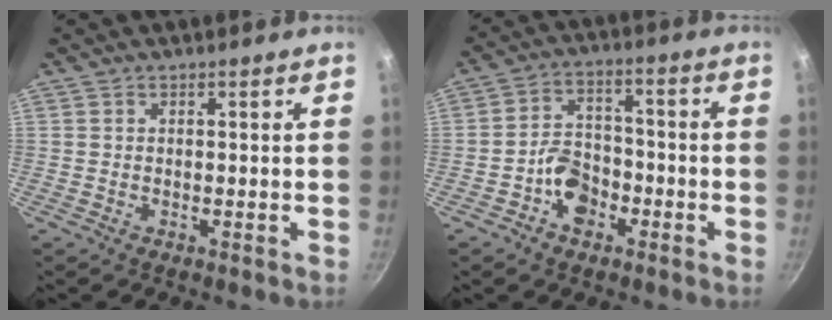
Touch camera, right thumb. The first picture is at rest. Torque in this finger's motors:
{"motor_torque": [1.25, 1.17, -0.07, -0.01, 0.18]}